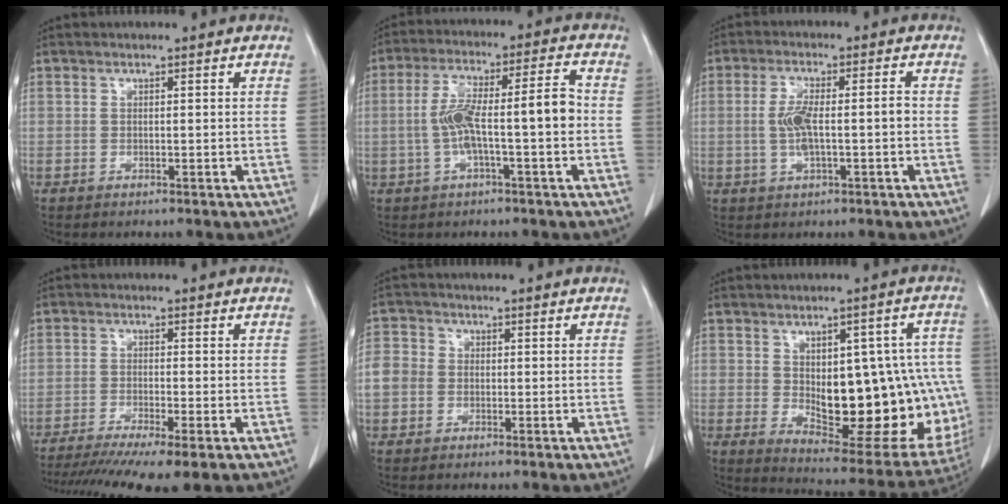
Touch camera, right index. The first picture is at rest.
{"total": 10.1, "force": [-1.2, 1.5, 9.9], "torque": [-0.178, 0.036, -0.019]}
{"total": 6.2, "force": [-0.6, 1.6, 5.9], "torque": [-0.120, 0.011, -0.007]}
{"total": 12.8, "force": [-9.6, 0.9, 8.4], "torque": [-0.141, -0.023, -0.152]}
{"total": 6.4, "force": [-0.5, 5.9, 2.3], "torque": [-0.061, 0.025, -0.008]}
{"total": 22.6, "force": [-1.8, 9.5, 20.5], "torque": [-0.211, 0.016, 0.012]}